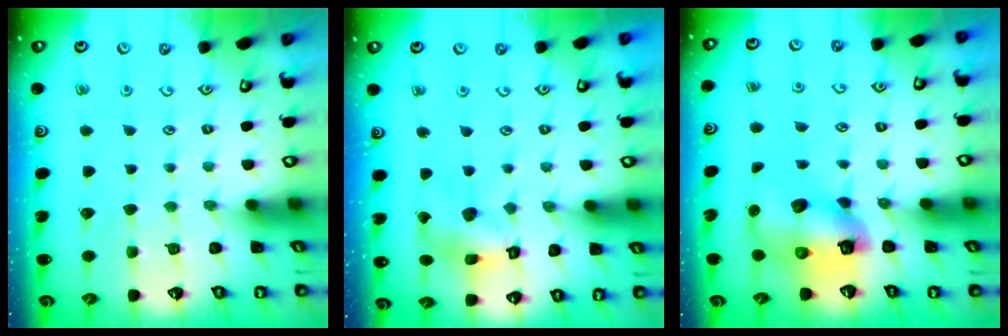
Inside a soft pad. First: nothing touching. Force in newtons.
{"total": 10.0, "press": 9.9, "slide": 1.0}
{"total": 10.5, "press": 10.4, "slide": 1.2}